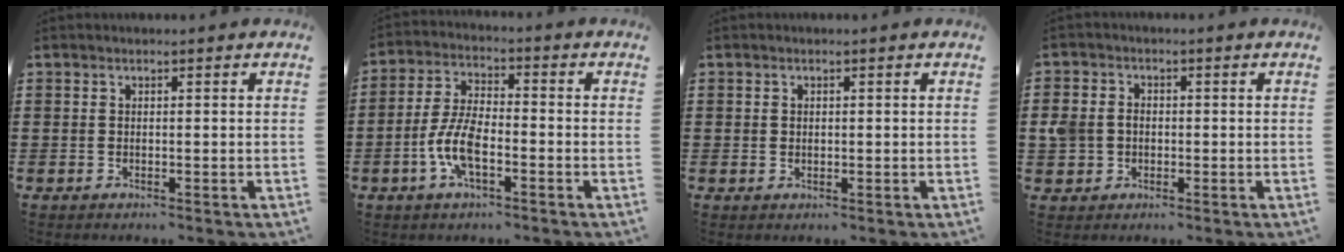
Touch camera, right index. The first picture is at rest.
{"total": 7.6, "force": [-2.7, 3.1, 6.5], "torque": [-0.156, -0.007, -0.058]}
{"total": 0.7, "force": [0.3, 0.6, 0.2], "torque": [-0.006, 0.004, 0.005]}
{"total": 3.6, "force": [-0.3, 3.1, 1.8], "torque": [-0.057, 0.004, -0.012]}